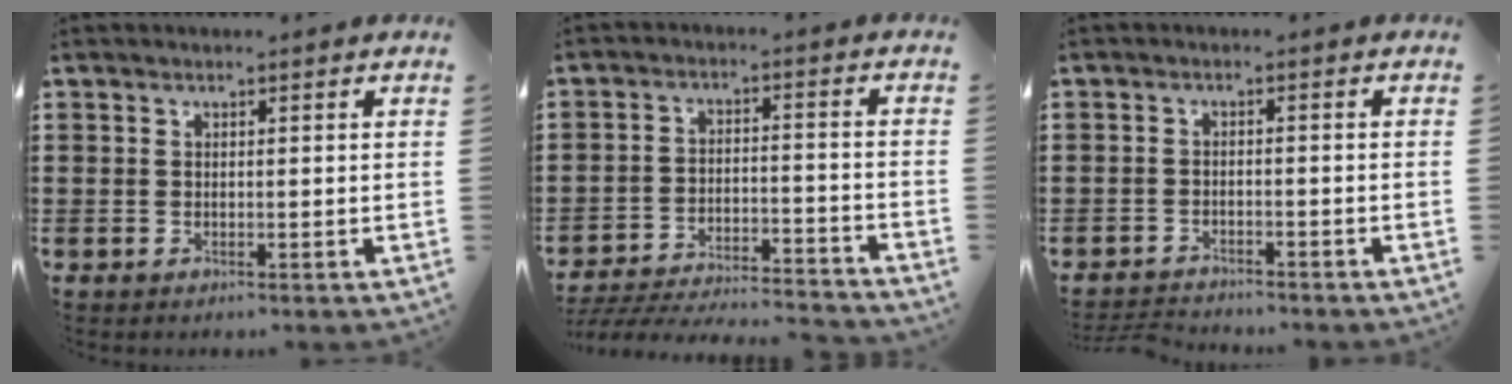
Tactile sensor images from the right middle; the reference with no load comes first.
{"total": 5.4, "force": [-5.2, 0.5, 1.2], "torque": [-0.035, 0.000, -0.109]}
{"total": 2.7, "force": [-2.7, 0.4, 0.0], "torque": [-0.007, -0.001, -0.059]}